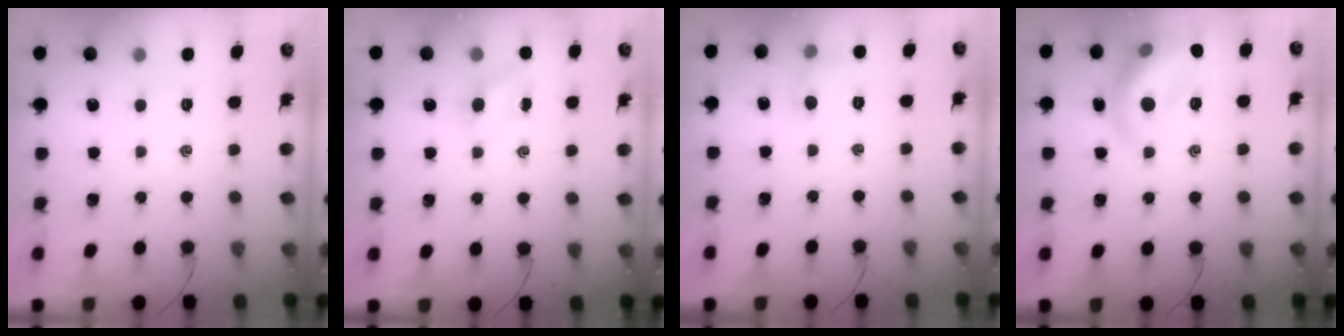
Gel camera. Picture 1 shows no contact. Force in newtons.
{"total": 4.8, "press": 4.6, "slide": 1.0}
{"total": 5.4, "press": 5.2, "slide": 1.7}
{"total": 14.0, "press": 14.0, "slide": 1.2}